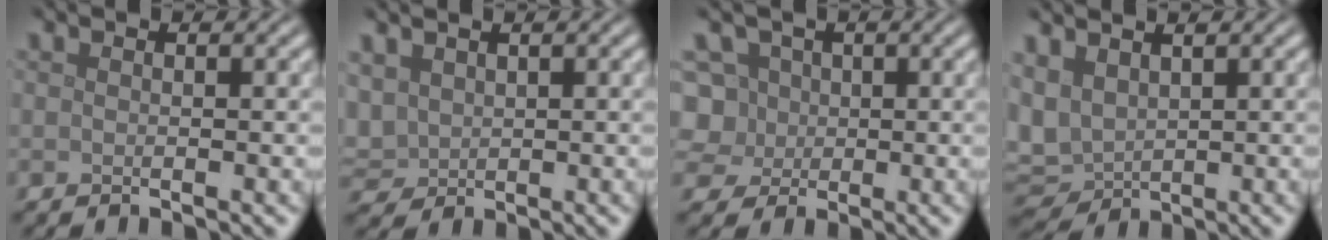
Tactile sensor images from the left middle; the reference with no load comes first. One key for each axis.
{"total": 2.4, "fx": 1.0, "fy": 1.8, "fz": 1.1, "tx": -0.035, "ty": 0.002, "tz": 0.023}
{"total": 8.2, "fx": 1.4, "fy": 7.3, "fz": 3.5, "tx": -0.067, "ty": 0.043, "tz": -0.009}
{"total": 4.4, "fx": 1.3, "fy": 3.1, "fz": 2.9, "tx": -0.079, "ty": 0.003, "tz": 0.026}